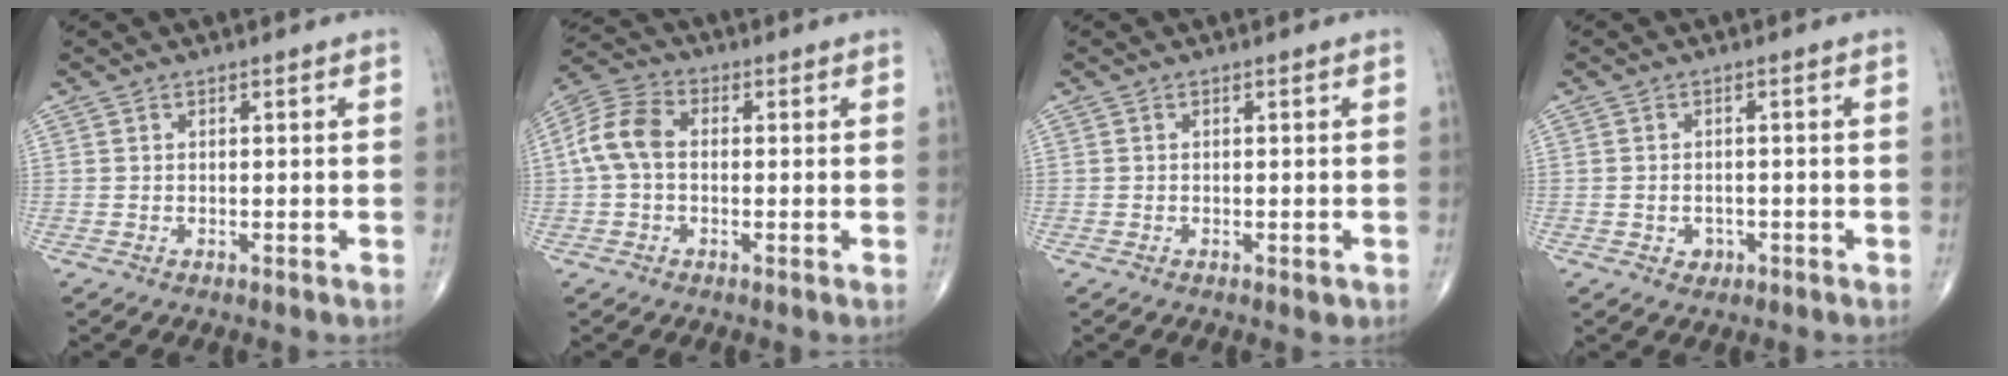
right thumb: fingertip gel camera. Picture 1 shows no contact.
{"total": 8.0, "force": [0.0, 5.4, 5.8], "torque": [-0.120, 0.025, -0.010]}
{"total": 1.0, "force": [-0.4, 0.5, 0.8], "torque": [-0.010, -0.002, -0.005]}
{"total": 2.1, "force": [-0.8, 1.7, 0.8], "torque": [-0.004, 0.005, -0.008]}